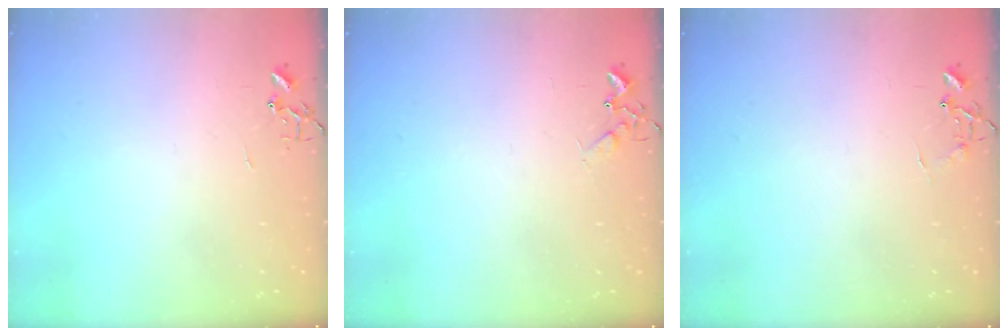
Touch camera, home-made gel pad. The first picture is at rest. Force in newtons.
{"total": 6.1, "press": 6.0, "slide": 0.8}
{"total": 6.4, "press": 6.4, "slide": 0.4}